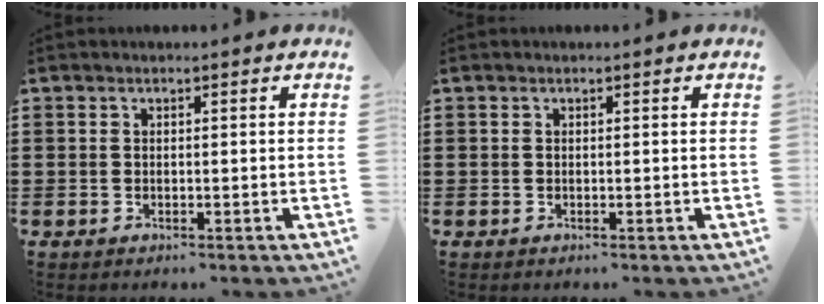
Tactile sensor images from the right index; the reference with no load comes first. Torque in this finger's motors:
{"motor_torque": [0.00, 0.00, 0.00, -0.01]}